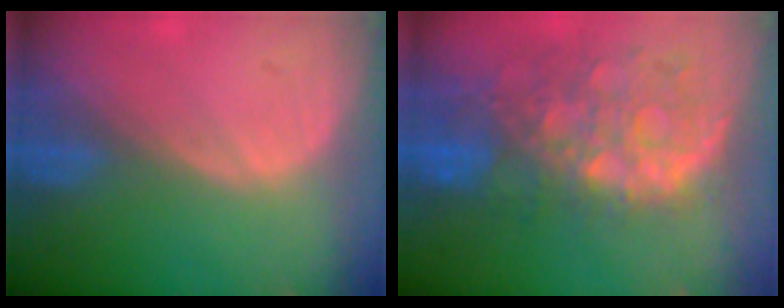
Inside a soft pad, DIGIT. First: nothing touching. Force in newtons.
{"total": 11.2, "press": 9.8, "slide": 5.5}